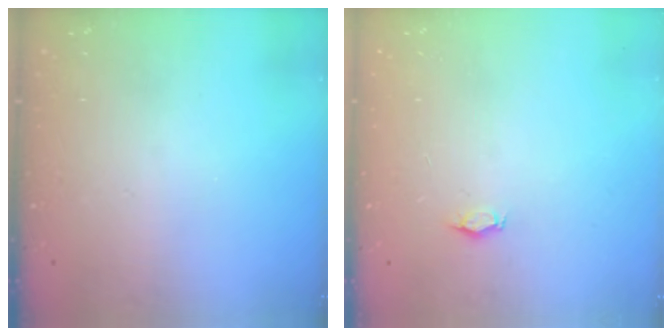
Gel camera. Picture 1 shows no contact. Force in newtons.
{"total": 2.9, "press": 2.9, "slide": 0.5}